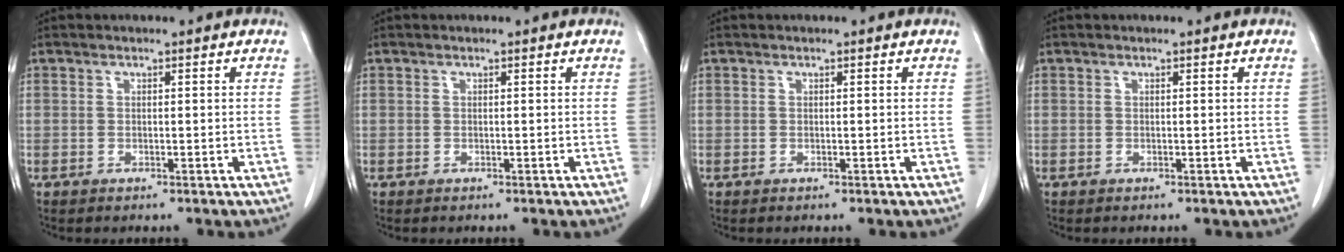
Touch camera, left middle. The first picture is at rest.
{"total": 0.0}
{"total": 0.0}
{"total": 0.0}